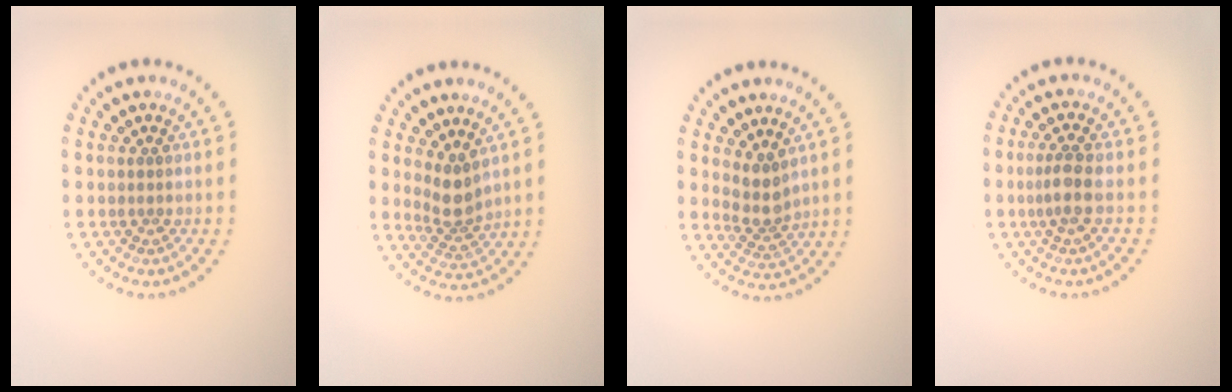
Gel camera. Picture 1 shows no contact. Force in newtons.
{"total": 2.7, "press": 2.1, "slide": 1.8}
{"total": 2.4, "press": 2.0, "slide": 1.4}
{"total": 2.2, "press": 1.9, "slide": 1.1}